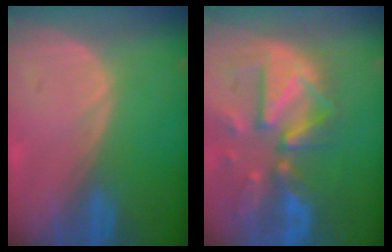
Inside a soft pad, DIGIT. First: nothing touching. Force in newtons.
{"total": 12.1, "press": 10.5, "slide": 6.1}